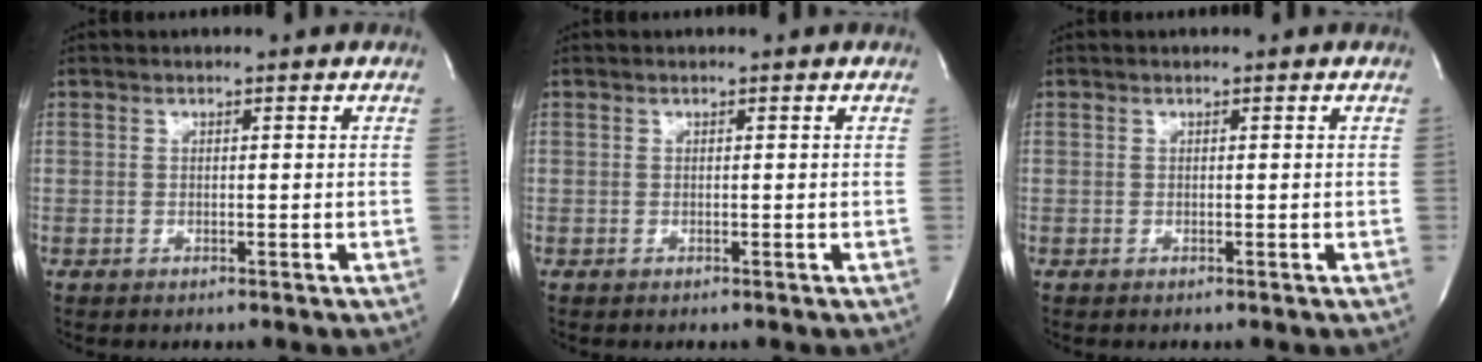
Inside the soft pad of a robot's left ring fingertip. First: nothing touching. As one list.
[{"total": 0.0}, {"total": 0.0}]